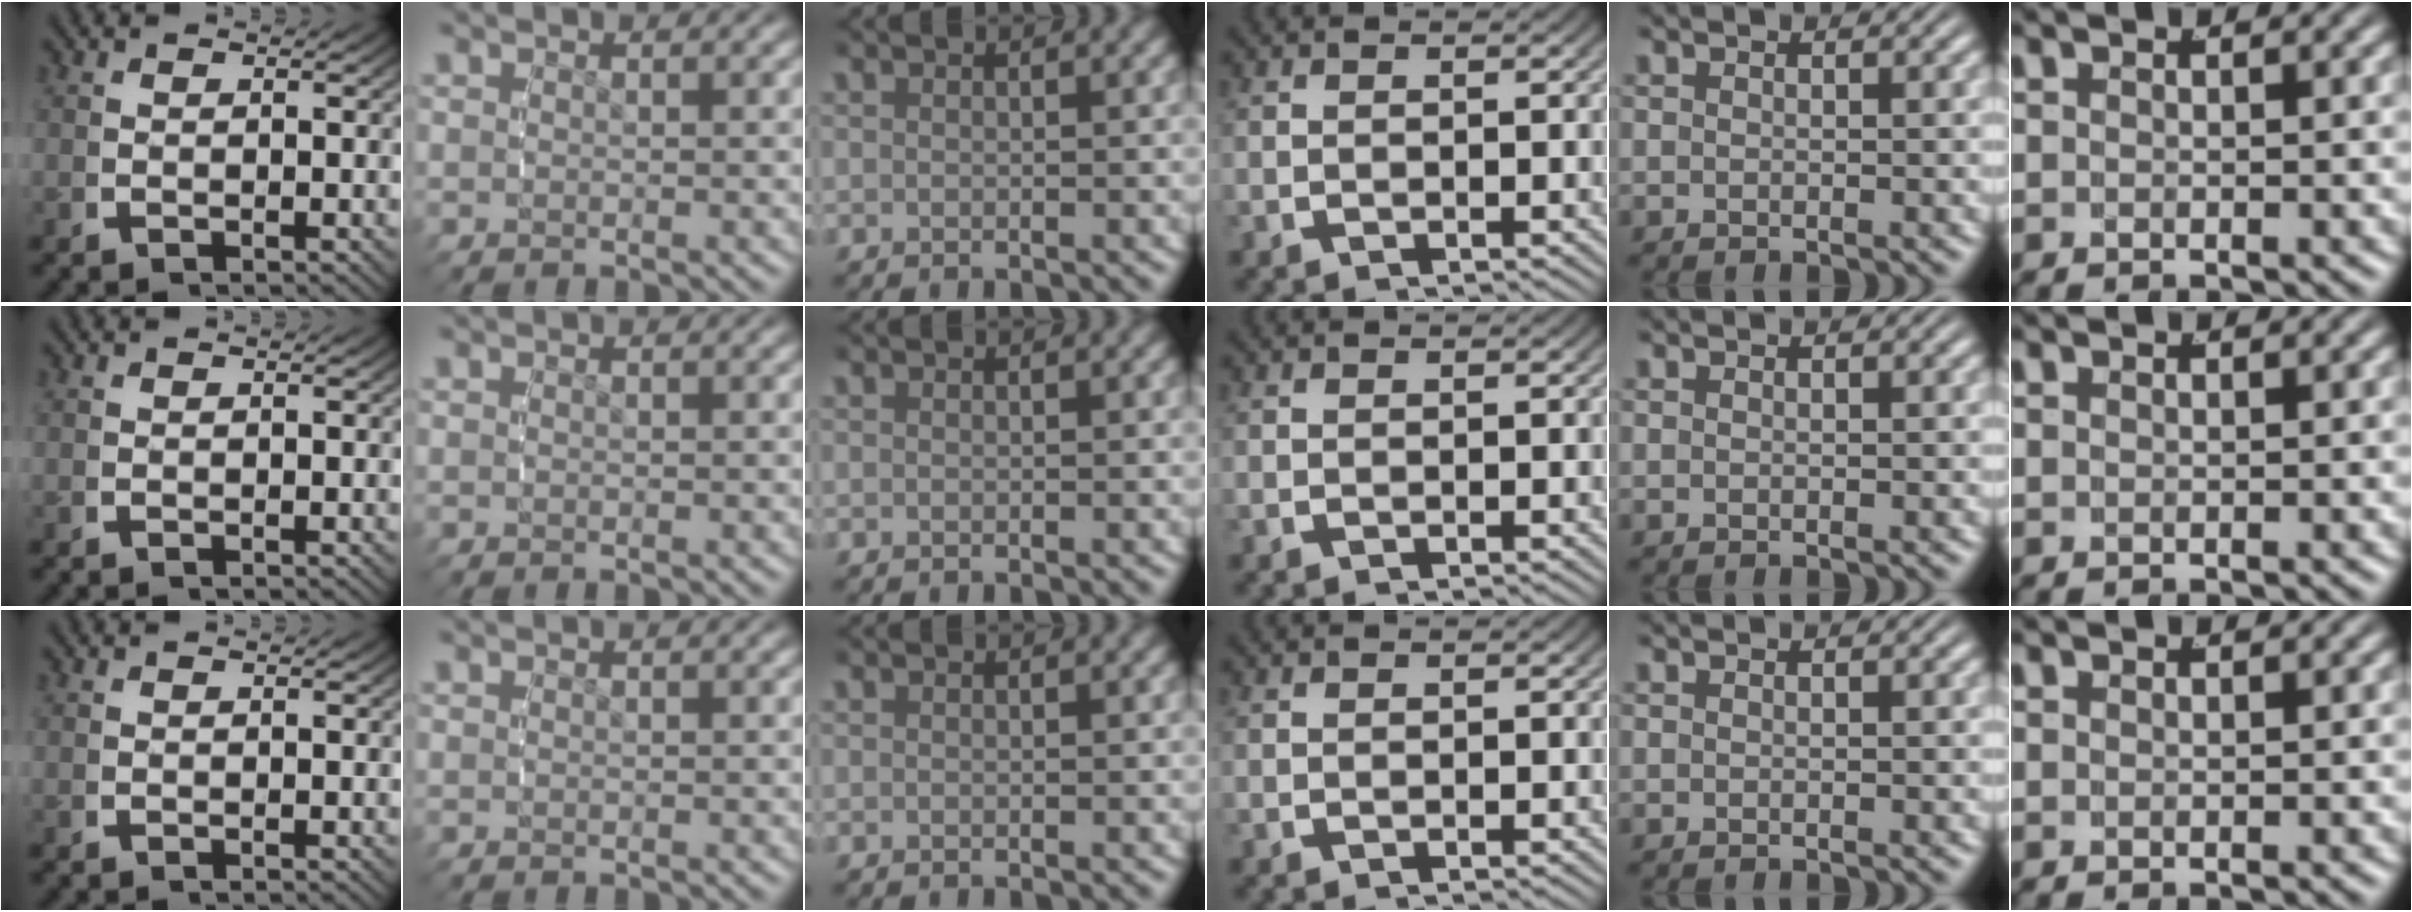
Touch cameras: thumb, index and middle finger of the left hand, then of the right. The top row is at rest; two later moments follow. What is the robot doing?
{"motion": "reach", "object": "ribbon"}